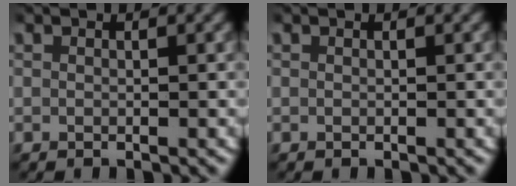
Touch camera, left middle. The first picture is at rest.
{"total": 0.0}